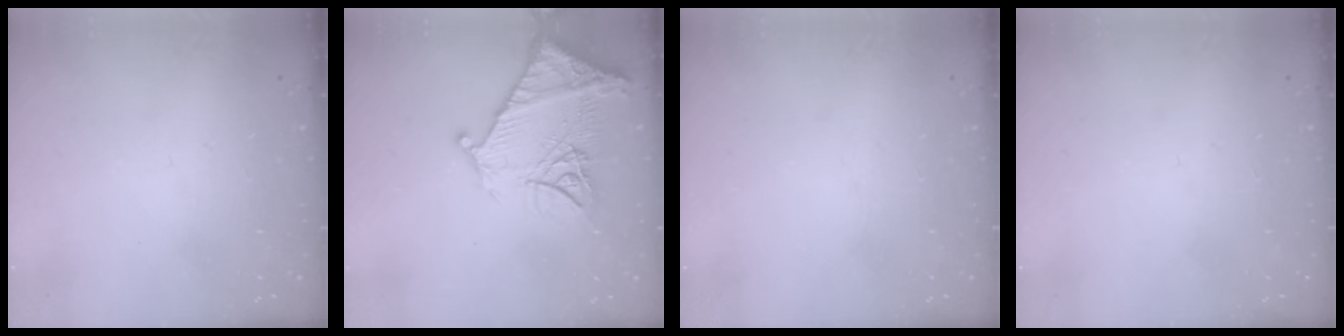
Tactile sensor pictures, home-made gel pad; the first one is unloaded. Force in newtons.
{"total": 16.9, "press": 16.8, "slide": 1.5}
{"total": 0.0}
{"total": 0.0}